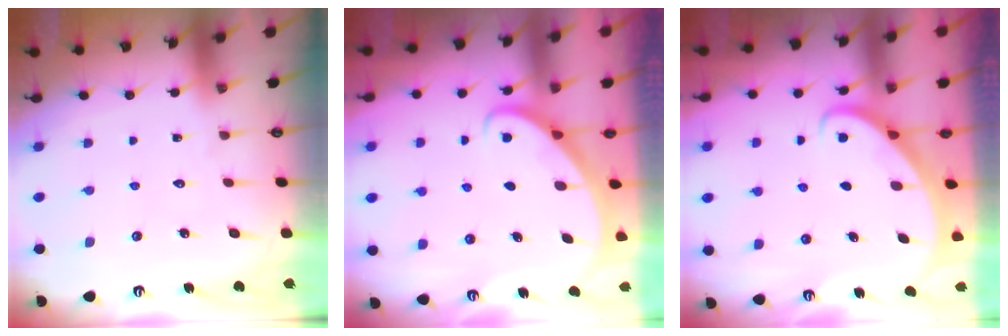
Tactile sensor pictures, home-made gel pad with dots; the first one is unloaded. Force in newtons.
{"total": 2.9, "press": 2.9, "slide": 0.2}
{"total": 2.7, "press": 2.7, "slide": 0.2}